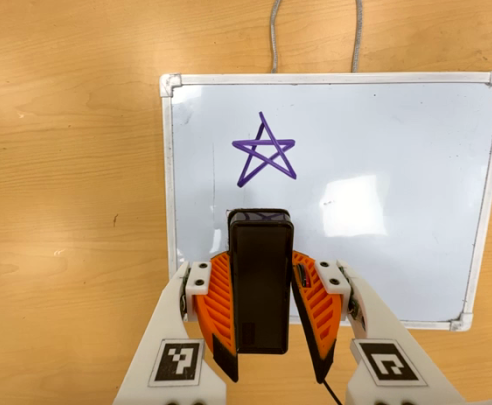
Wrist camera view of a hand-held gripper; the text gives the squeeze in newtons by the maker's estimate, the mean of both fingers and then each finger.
{"total": 7.2, "left": 5.5, "right": 8.8}